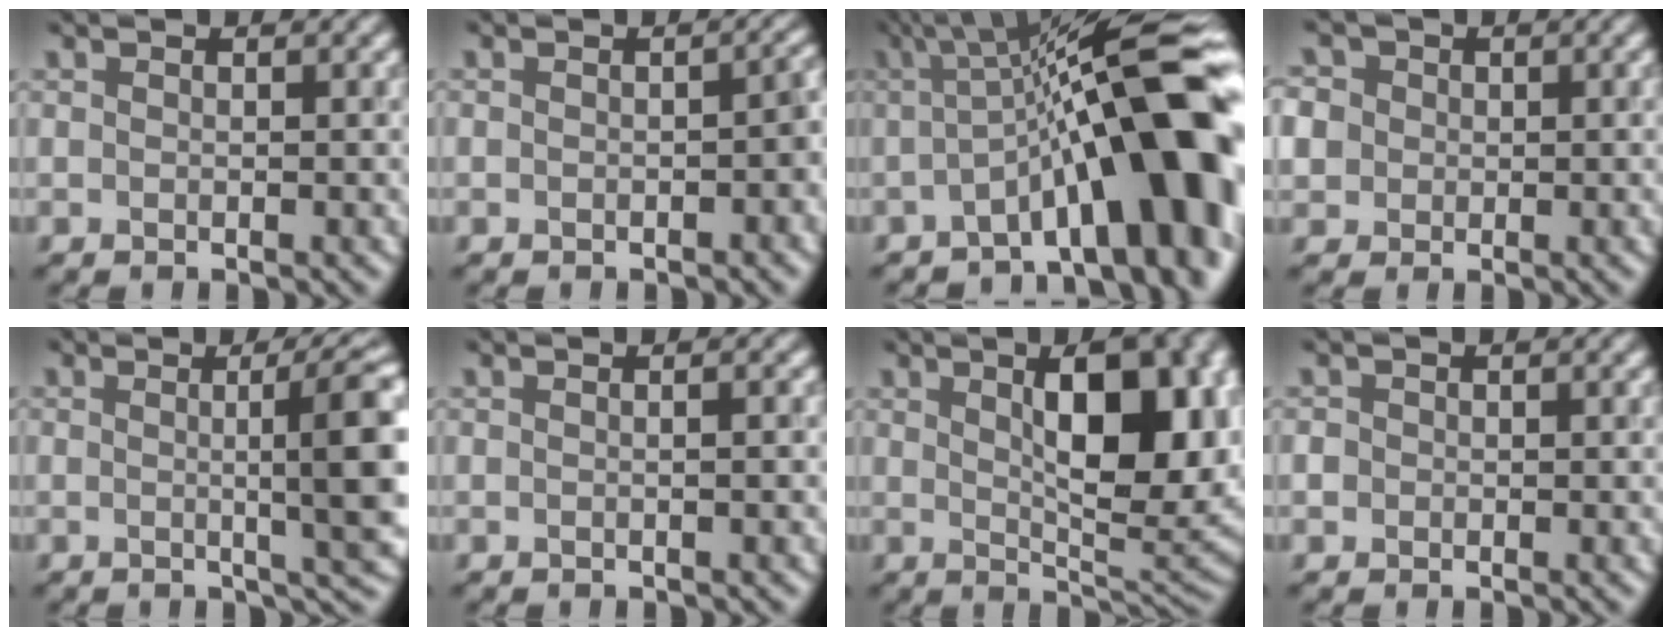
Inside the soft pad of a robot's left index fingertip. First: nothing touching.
{"total": 1.9, "force": [-0.6, 0.9, 1.5], "torque": [-0.019, 0.005, -0.009]}
{"total": 14.0, "force": [-1.9, 3.6, 13.4], "torque": [-0.161, 0.031, -0.032]}
{"total": 6.4, "force": [1.9, 5.5, 2.7], "torque": [-0.056, 0.028, 0.007]}
{"total": 7.7, "force": [0.4, 1.5, 7.6], "torque": [-0.093, 0.003, 0.007]}
{"total": 1.6, "force": [0.1, 0.7, 1.4], "torque": [-0.007, -0.001, -0.009]}
{"total": 11.6, "force": [2.6, 4.5, 10.4], "torque": [-0.137, 0.002, 0.044]}
{"total": 0.9, "force": [-0.1, 0.9, 0.2], "torque": [0.002, -0.003, -0.005]}